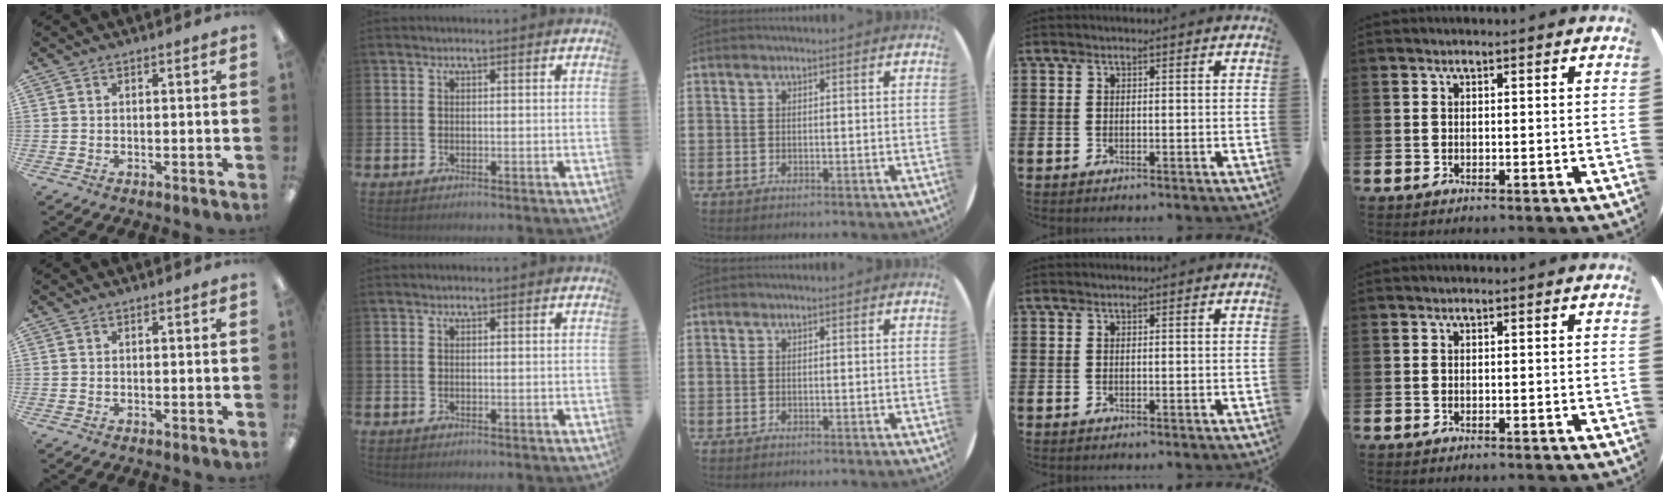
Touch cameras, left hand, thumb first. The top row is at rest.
{}